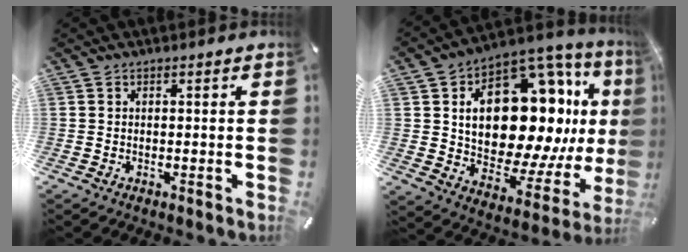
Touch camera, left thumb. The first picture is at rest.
{"total": 25.6, "force": [5.1, 15.2, 19.9], "torque": [-0.335, -0.039, 0.088]}